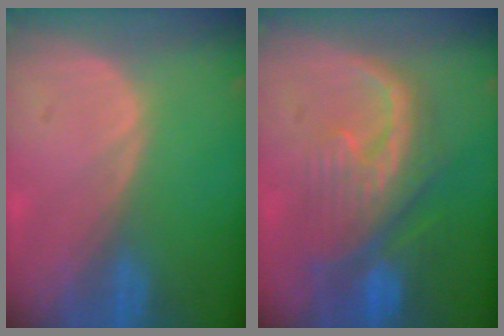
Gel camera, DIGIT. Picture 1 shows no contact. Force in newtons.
{"total": 9.9, "press": 9.0, "slide": 4.1}